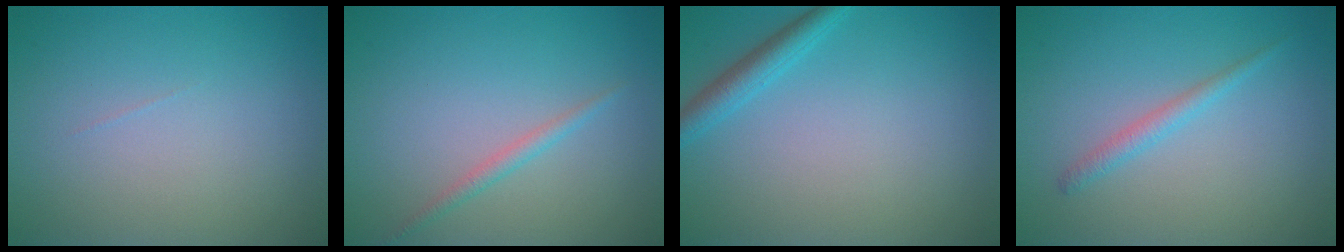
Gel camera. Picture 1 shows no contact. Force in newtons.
{"total": 1.2, "press": 1.2, "slide": 0.0}
{"total": 2.2, "press": 2.2, "slide": 0.1}
{"total": 1.4, "press": 1.4, "slide": 0.1}